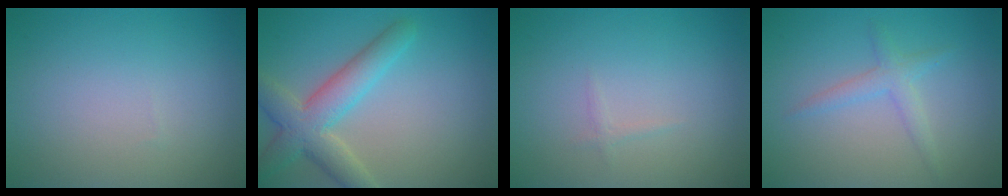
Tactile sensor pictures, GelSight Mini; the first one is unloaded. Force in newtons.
{"total": 5.2, "press": 5.2, "slide": 0.2}
{"total": 0.5, "press": 0.5, "slide": 0.0}
{"total": 1.9, "press": 1.9, "slide": 0.1}